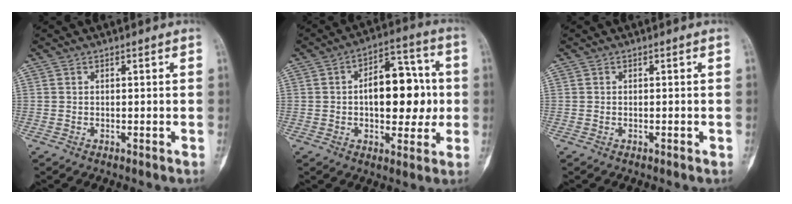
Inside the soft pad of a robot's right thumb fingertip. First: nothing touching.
{"total": 14.6, "force": [0.2, 8.3, 12.0], "torque": [-0.133, 0.025, -0.001]}
{"total": 0.0}